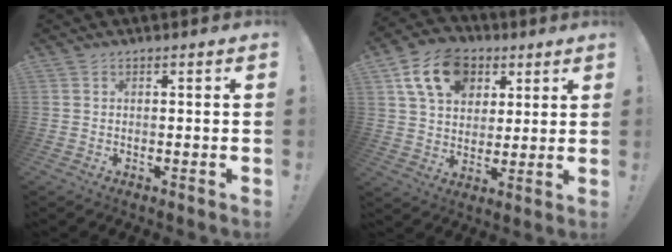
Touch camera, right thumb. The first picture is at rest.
{"total": 16.1, "force": [7.2, 11.5, 8.6], "torque": [-0.138, -0.022, 0.138]}